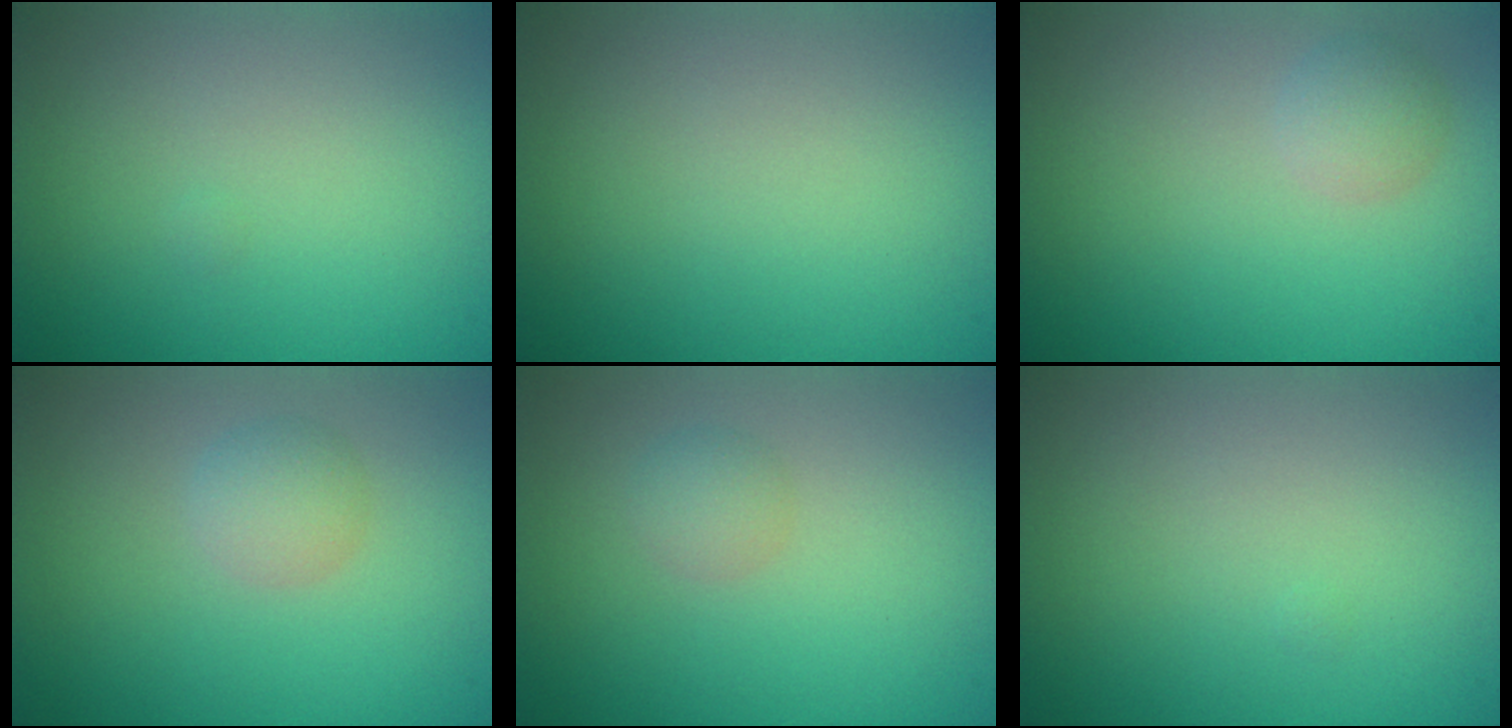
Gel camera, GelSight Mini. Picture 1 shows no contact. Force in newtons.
{"total": 0.0}
{"total": 1.6, "press": 1.6, "slide": 0.1}
{"total": 1.9, "press": 1.9, "slide": 0.1}
{"total": 1.4, "press": 1.4, "slide": 0.0}
{"total": 0.0}